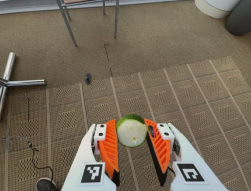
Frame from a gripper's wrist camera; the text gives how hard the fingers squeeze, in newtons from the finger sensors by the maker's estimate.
{"total": 9.2, "left": 8.6, "right": 9.8}